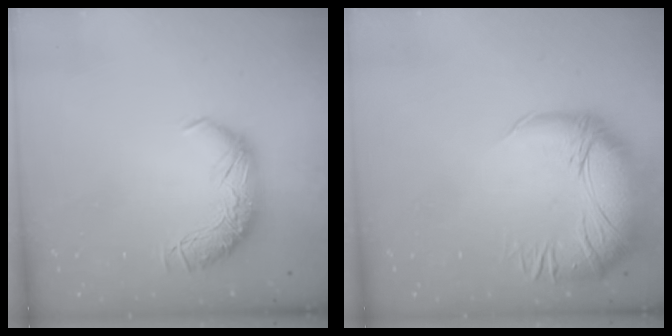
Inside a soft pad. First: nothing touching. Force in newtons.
{"total": 3.2, "press": 1.6, "slide": 2.8}